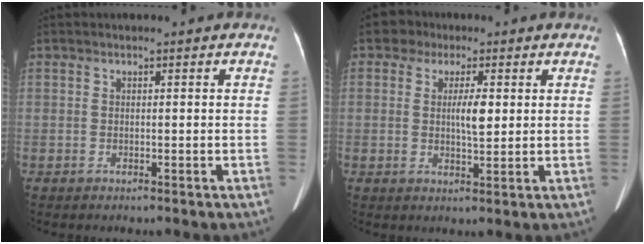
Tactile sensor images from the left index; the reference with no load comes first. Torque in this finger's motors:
{"motor_torque": [0.50, -0.33, 0.23, 0.09]}